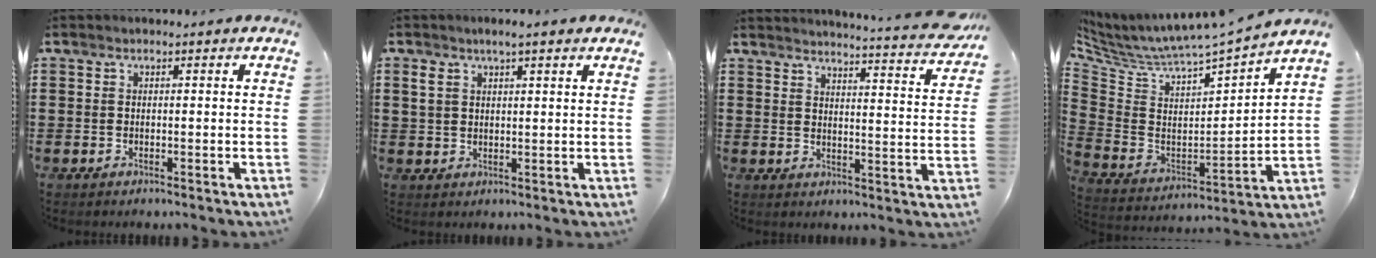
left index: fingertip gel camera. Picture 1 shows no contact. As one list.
[{"total": 3.0, "force": [1.7, 1.0, 2.2], "torque": [-0.046, 0.005, 0.030]}, {"total": 4.3, "force": [3.9, -0.8, 1.5], "torque": [-0.031, -0.040, 0.061]}, {"total": 4.0, "force": [3.7, 0.7, 1.2], "torque": [-0.049, -0.049, 0.055]}]